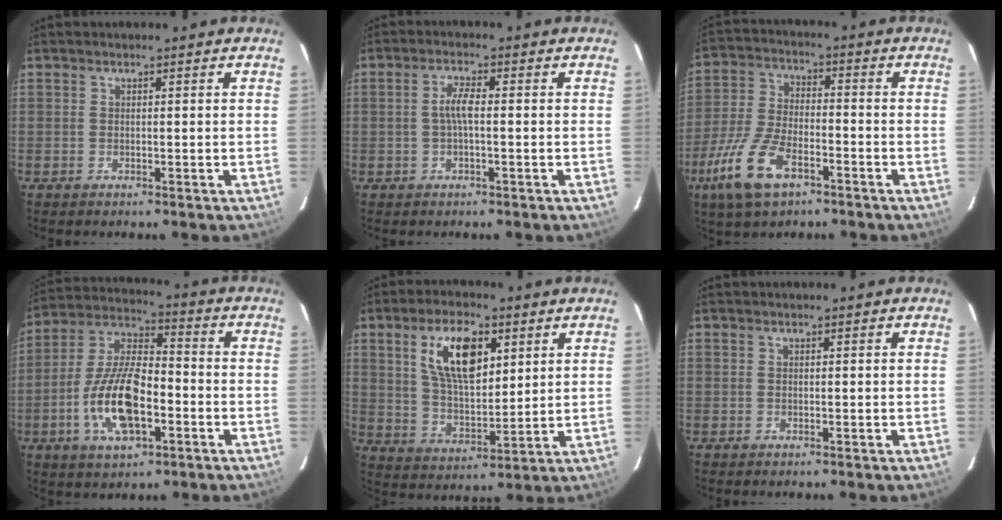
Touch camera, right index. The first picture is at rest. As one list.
[{"total": 3.1, "force": [-0.3, 0.5, 3.0], "torque": [-0.061, 0.007, -0.005]}, {"total": 13.2, "force": [-7.4, 5.6, 9.4], "torque": [-0.217, -0.013, -0.143]}, {"total": 15.2, "force": [-4.9, 6.4, 12.9], "torque": [-0.269, 0.000, -0.090]}, {"total": 13.1, "force": [5.4, 6.1, 10.2], "torque": [-0.180, 0.015, 0.104]}, {"total": 0.0}]